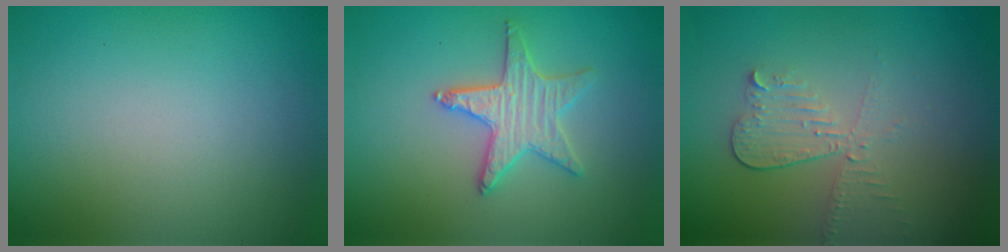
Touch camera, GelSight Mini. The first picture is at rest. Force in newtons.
{"total": 3.2, "press": 3.1, "slide": 0.6}
{"total": 3.0, "press": 2.6, "slide": 1.5}